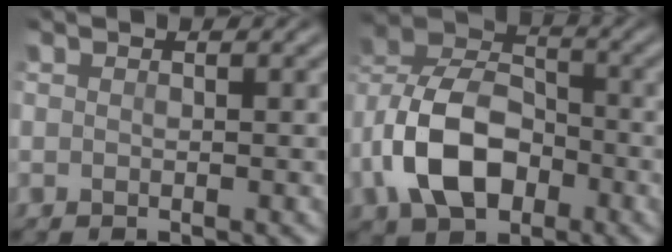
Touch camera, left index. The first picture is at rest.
{"total": 9.4, "force": [-3.2, 5.9, 6.5], "torque": [-0.135, 0.013, -0.068]}